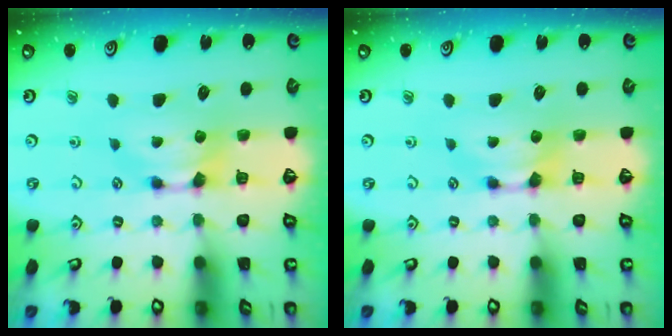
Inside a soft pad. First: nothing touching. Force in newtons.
{"total": 0.0}